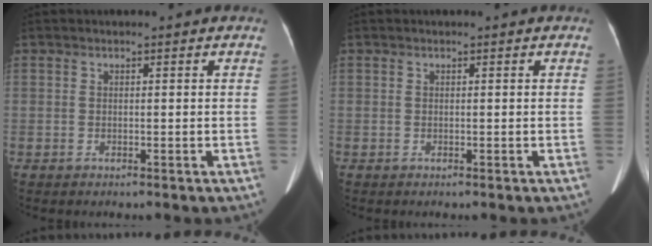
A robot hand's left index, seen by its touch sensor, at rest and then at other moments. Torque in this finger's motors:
{"motor_torque": [0.00, 0.00, 0.00, 0.00]}